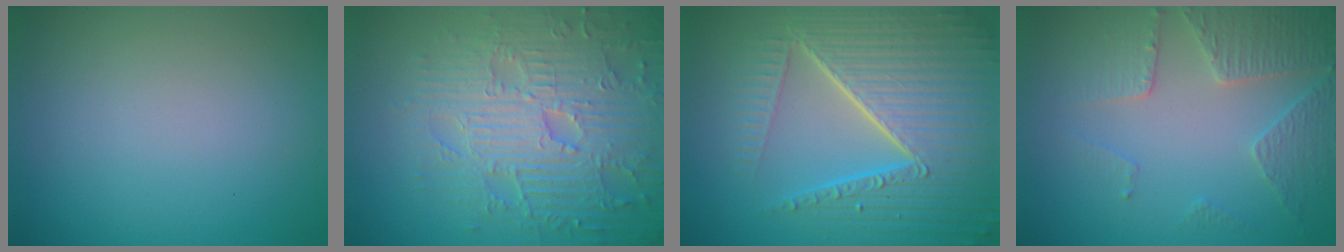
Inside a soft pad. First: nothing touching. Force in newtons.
{"total": 7.9, "press": 6.1, "slide": 5.1}
{"total": 10.4, "press": 6.7, "slide": 7.9}
{"total": 3.9, "press": 3.0, "slide": 2.4}